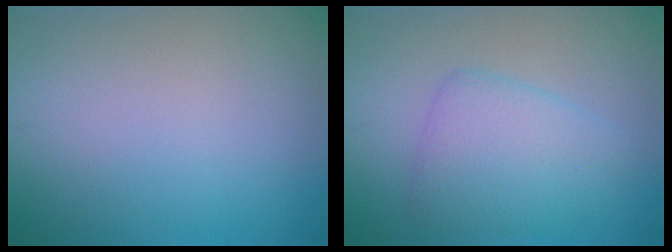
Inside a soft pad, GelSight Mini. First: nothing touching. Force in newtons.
{"total": 4.2, "press": 4.2, "slide": 0.1}